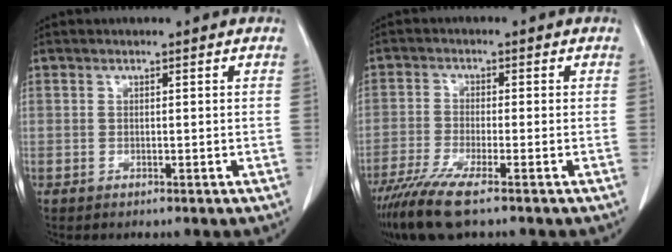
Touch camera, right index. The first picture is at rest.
{"total": 7.5, "force": [-5.4, 0.3, 5.2], "torque": [-0.100, -0.019, -0.098]}